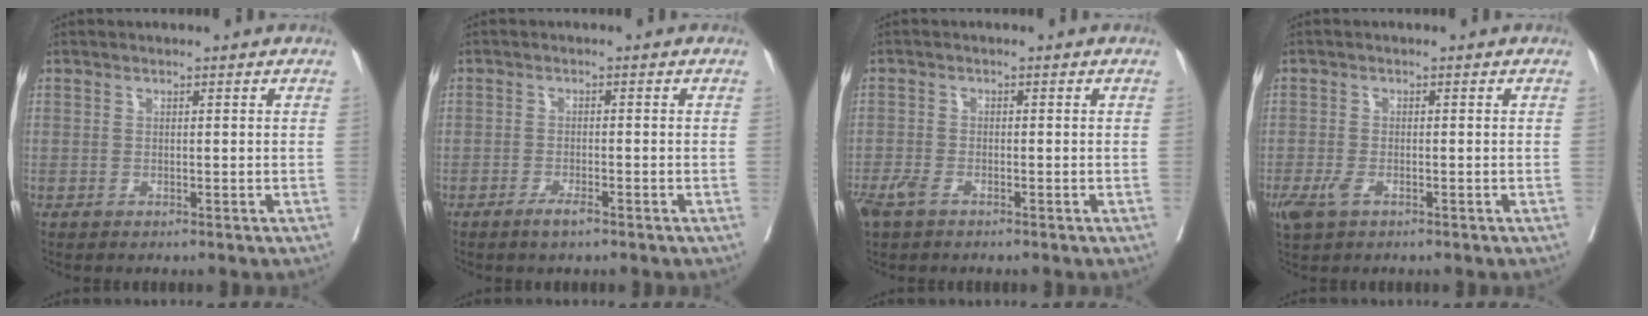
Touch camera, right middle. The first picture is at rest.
{"total": 2.2, "force": [-1.5, 0.3, 1.5], "torque": [-0.030, -0.002, -0.027]}
{"total": 3.0, "force": [-1.9, 1.2, 1.9], "torque": [-0.045, -0.004, -0.036]}
{"total": 3.2, "force": [-1.6, 1.4, 2.3], "torque": [-0.055, -0.006, -0.026]}